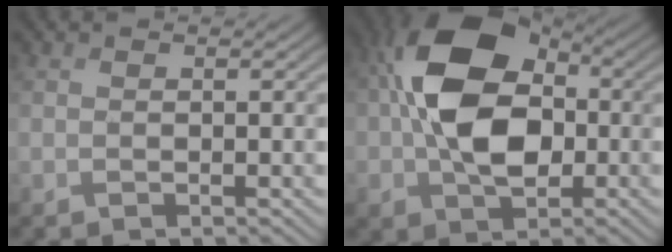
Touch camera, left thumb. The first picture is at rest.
{"total": 13.4, "force": [0.3, 9.1, 9.9], "torque": [-0.181, 0.014, -0.007]}